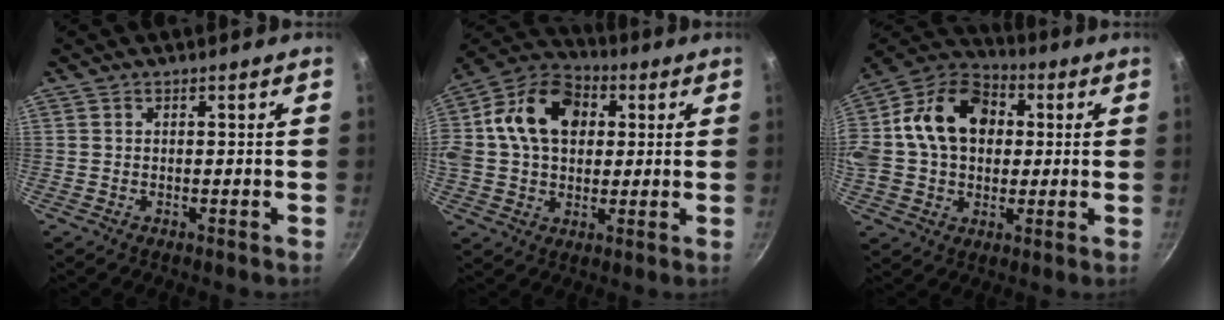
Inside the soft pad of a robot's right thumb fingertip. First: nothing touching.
{"total": 18.3, "force": [3.5, 13.3, 12.1], "torque": [-0.199, 0.031, 0.039]}
{"total": 20.9, "force": [2.8, 15.6, 13.6], "torque": [-0.230, 0.039, 0.032]}